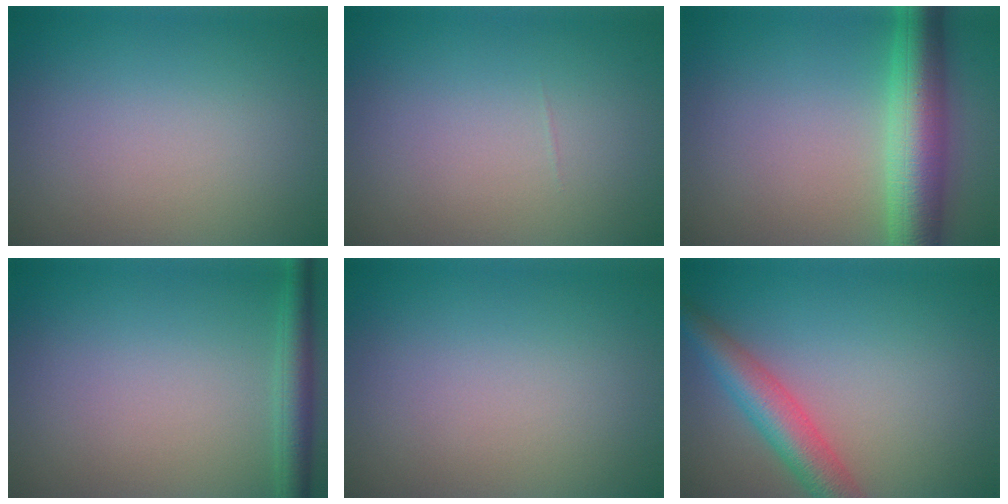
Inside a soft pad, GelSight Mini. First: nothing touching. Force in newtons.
{"total": 0.0}
{"total": 7.1, "press": 7.1, "slide": 0.1}
{"total": 2.8, "press": 2.8, "slide": 0.2}
{"total": 0.0}
{"total": 5.0, "press": 5.0, "slide": 0.2}